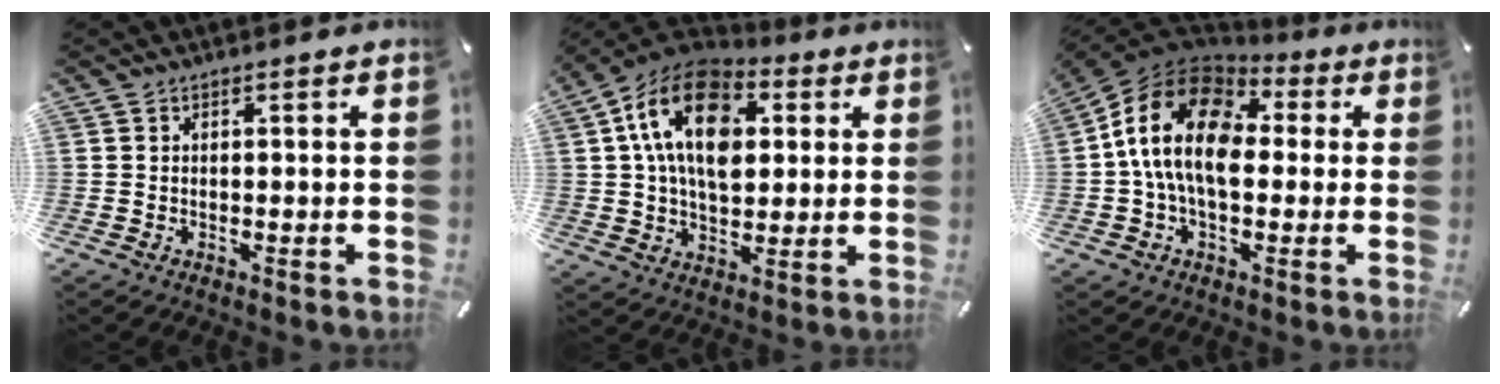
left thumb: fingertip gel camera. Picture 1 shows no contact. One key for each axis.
{"total": 18.2, "fx": 5.2, "fy": 12.2, "fz": 12.4, "tx": -0.234, "ty": -0.010, "tz": 0.089}
{"total": 16.0, "fx": 0.6, "fy": 10.8, "fz": 11.8, "tx": -0.247, "ty": 0.012, "tz": 0.006}